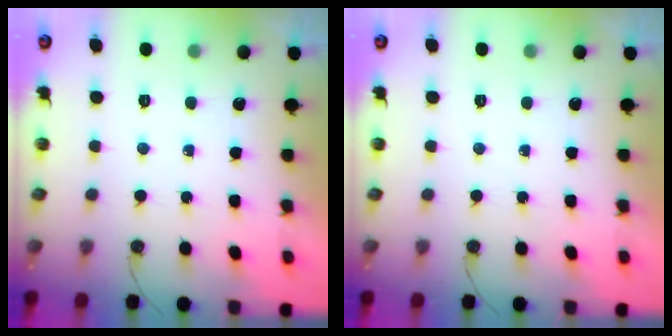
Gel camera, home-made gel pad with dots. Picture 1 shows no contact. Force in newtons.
{"total": 0.0}